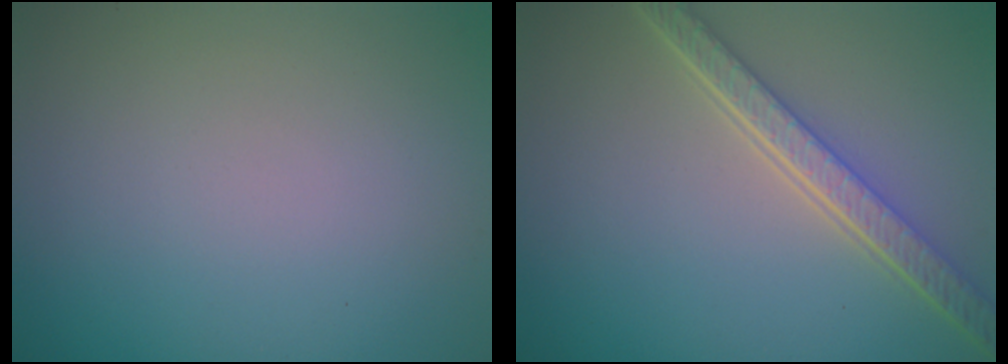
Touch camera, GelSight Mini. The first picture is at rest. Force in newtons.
{"total": 5.0, "press": 3.7, "slide": 3.4}